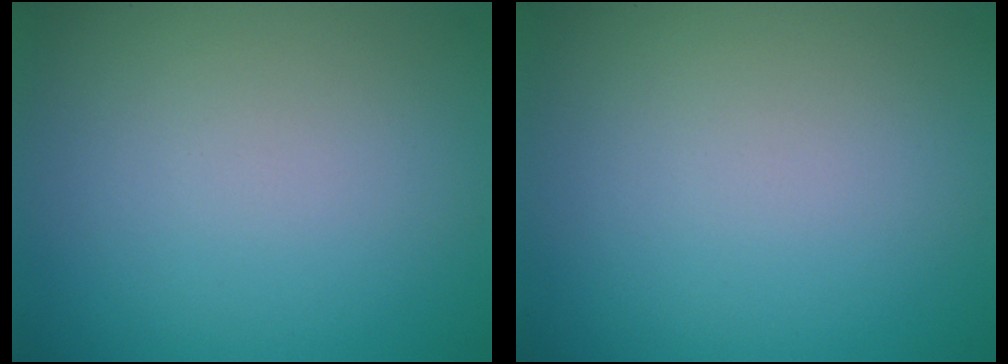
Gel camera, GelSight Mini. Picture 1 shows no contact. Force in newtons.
{"total": 0.0}